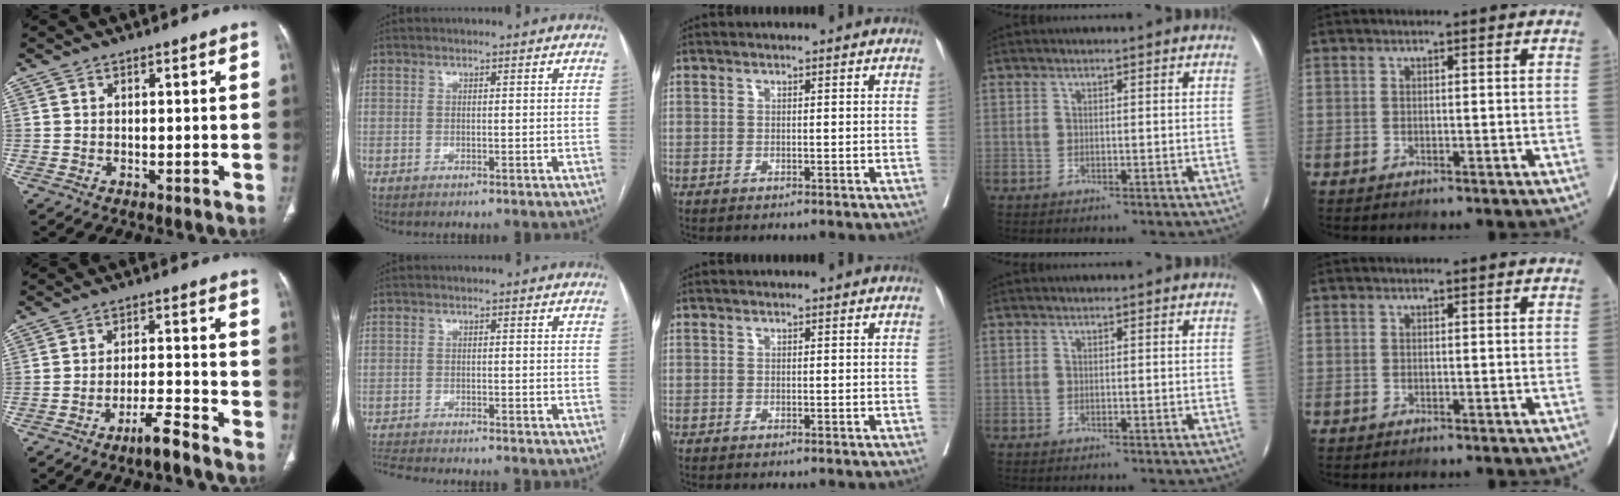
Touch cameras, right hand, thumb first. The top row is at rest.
{"thumb": {"total": 5.2, "force": [-4.1, 0.3, 3.2], "torque": [-0.062, 0.025, -0.077]}, "index": {"total": 8.6, "force": [-8.1, 0.9, 3.0], "torque": [-0.046, -0.007, -0.124]}}